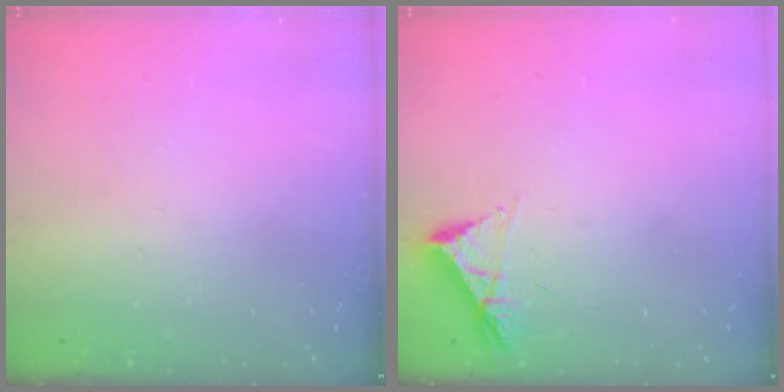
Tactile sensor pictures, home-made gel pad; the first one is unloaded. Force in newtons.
{"total": 4.5, "press": 4.4, "slide": 0.5}